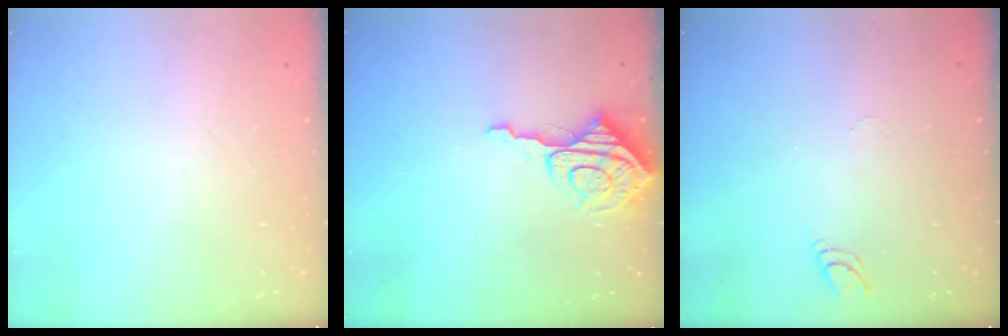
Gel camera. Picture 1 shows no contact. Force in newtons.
{"total": 9.2, "press": 9.2, "slide": 1.0}
{"total": 4.1, "press": 4.1, "slide": 0.4}